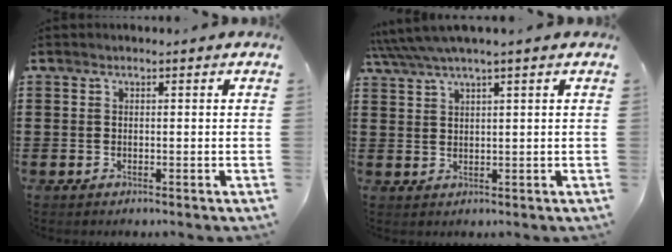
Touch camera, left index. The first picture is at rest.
{"total": 2.7, "force": [2.0, 0.0, 1.8], "torque": [-0.040, 0.000, 0.035]}